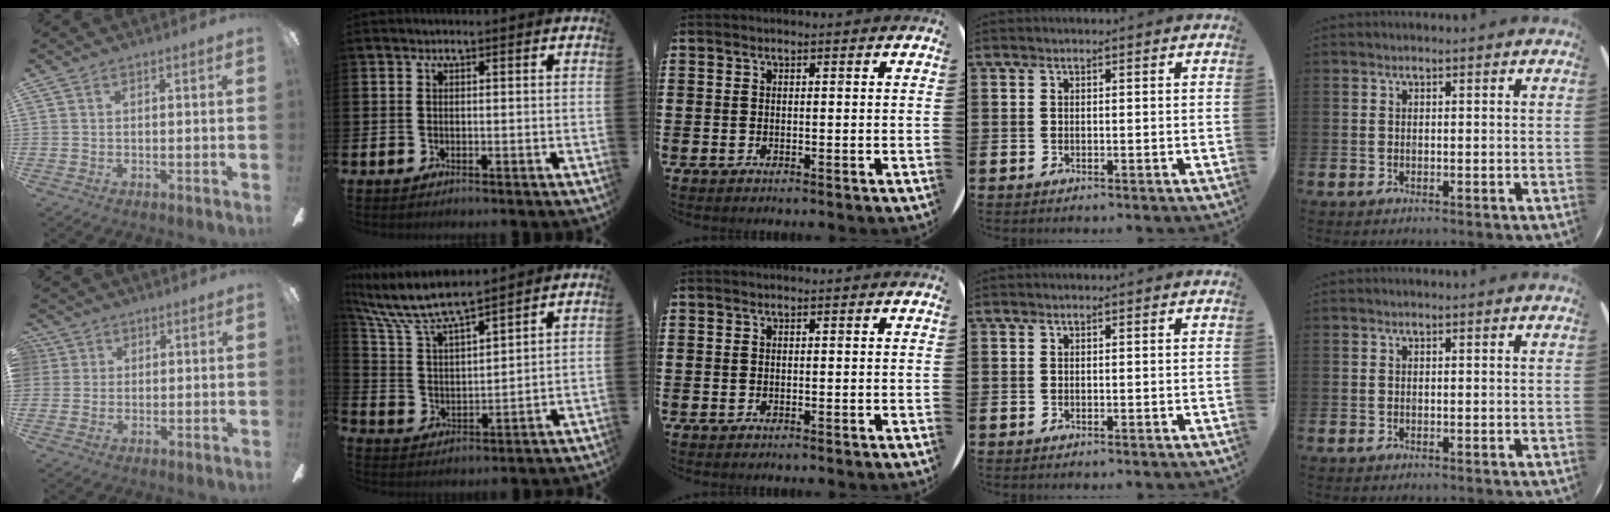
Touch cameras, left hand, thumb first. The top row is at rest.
{"thumb": {"total": 3.2, "force": [1.2, 2.9, 0.3], "torque": [-0.007, 0.008, 0.019]}, "index": {"total": 8.4, "force": [7.8, 1.3, 2.9], "torque": [-0.097, -0.046, 0.136]}}